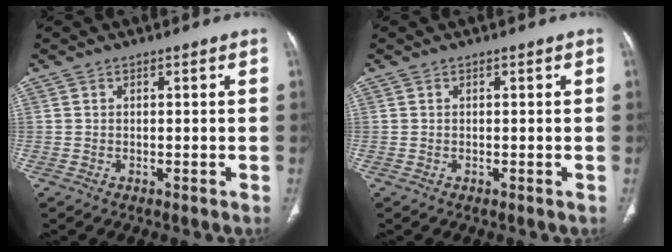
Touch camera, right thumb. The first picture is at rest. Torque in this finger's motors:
{"motor_torque": [0.06, 0.04, -0.06, -0.03, 0.01]}